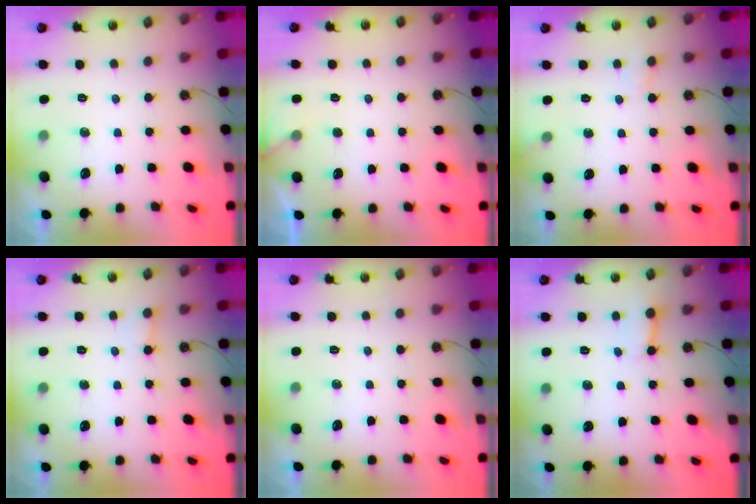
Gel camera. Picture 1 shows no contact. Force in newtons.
{"total": 4.8, "press": 4.8, "slide": 0.3}
{"total": 5.9, "press": 5.9, "slide": 0.5}
{"total": 5.2, "press": 5.2, "slide": 0.7}
{"total": 0.0}
{"total": 3.3, "press": 3.3, "slide": 0.3}